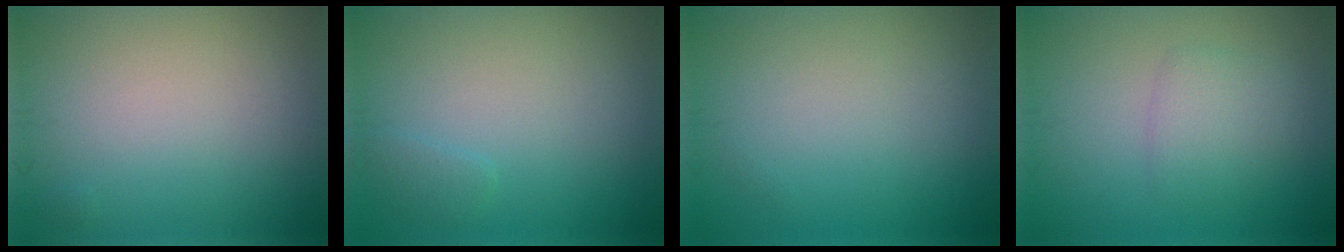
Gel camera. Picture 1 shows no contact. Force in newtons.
{"total": 1.0, "press": 1.0, "slide": 0.0}
{"total": 0.0}
{"total": 2.4, "press": 2.4, "slide": 0.1}